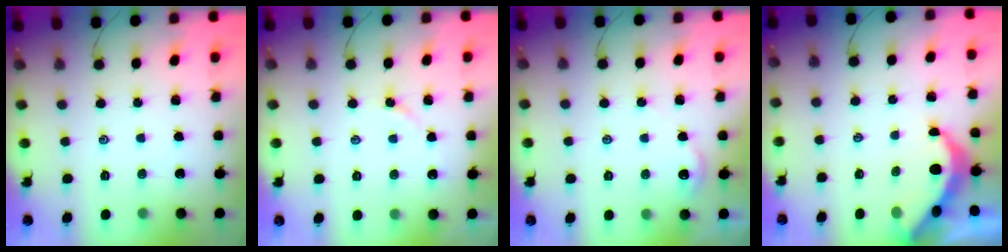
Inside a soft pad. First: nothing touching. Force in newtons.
{"total": 1.5, "press": 1.4, "slide": 0.3}
{"total": 2.2, "press": 2.2, "slide": 0.4}
{"total": 5.4, "press": 5.4, "slide": 0.4}